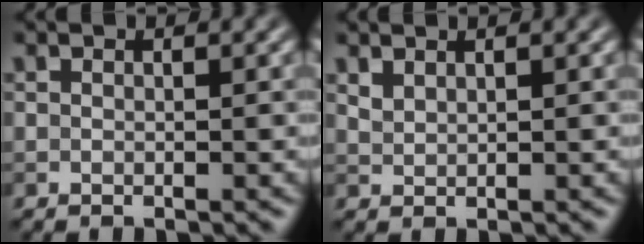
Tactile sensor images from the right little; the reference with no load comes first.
{"total": 1.0, "force": [0.9, 0.3, 0.3], "torque": [-0.011, -0.001, 0.022]}